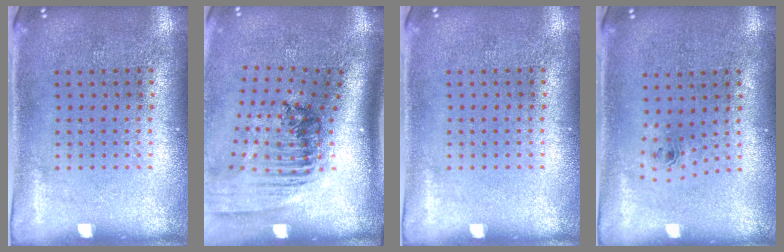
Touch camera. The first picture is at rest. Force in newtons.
{"total": 2.3, "press": 1.6, "slide": 1.6}
{"total": 0.0}
{"total": 0.8, "press": 0.3, "slide": 0.7}